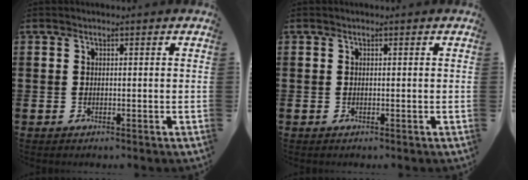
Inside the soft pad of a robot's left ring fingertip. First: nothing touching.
{"total": 0.0}